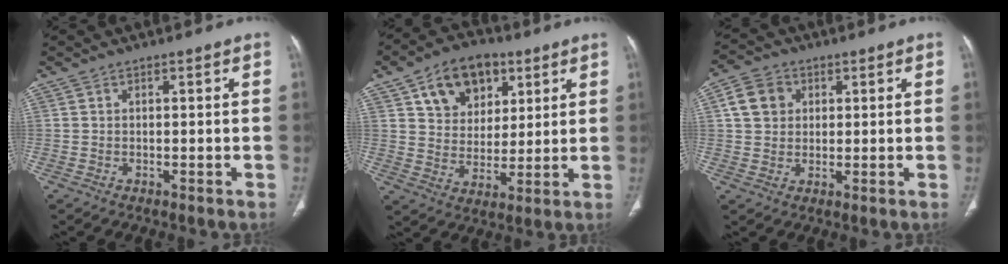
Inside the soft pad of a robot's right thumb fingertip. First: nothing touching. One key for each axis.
{"total": 13.5, "fx": 6.3, "fy": 9.5, "fz": 7.2, "tx": -0.077, "ty": -0.016, "tz": 0.108}
{"total": 6.7, "fx": 1.9, "fy": 5.6, "fz": 3.1, "tx": -0.038, "ty": 0.003, "tz": 0.032}